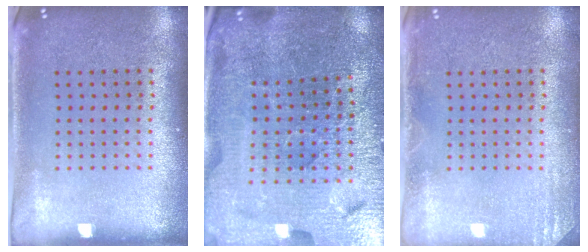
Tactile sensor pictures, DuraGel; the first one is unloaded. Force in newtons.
{"total": 4.8, "press": 4.6, "slide": 1.3}
{"total": 1.6, "press": 1.6, "slide": 0.3}